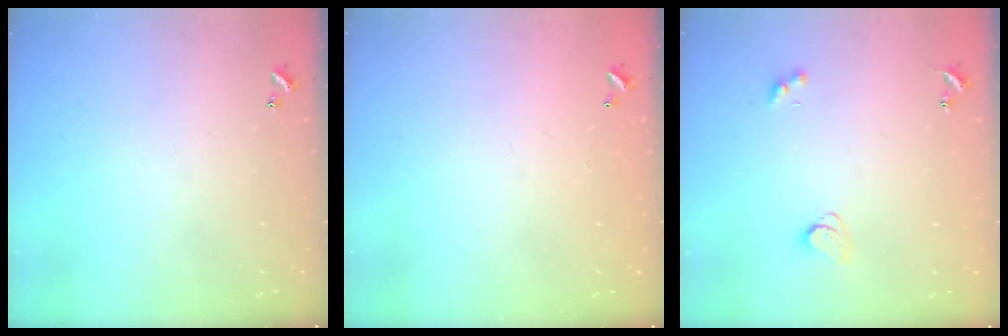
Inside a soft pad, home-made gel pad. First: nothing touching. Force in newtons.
{"total": 2.8, "press": 2.8, "slide": 0.1}
{"total": 2.8, "press": 2.8, "slide": 0.6}